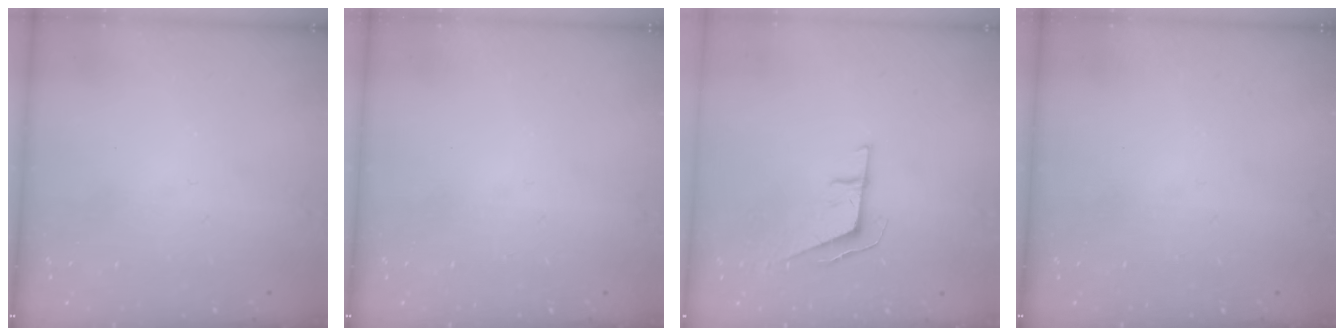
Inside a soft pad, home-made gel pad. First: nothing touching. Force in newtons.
{"total": 0.0}
{"total": 5.9, "press": 5.7, "slide": 1.3}
{"total": 0.0}